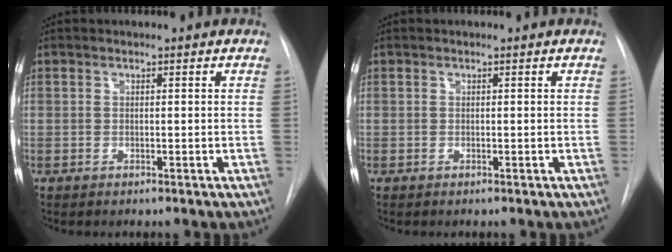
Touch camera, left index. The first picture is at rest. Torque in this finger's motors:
{"motor_torque": [-0.07, 0.07, 0.00, 0.00]}